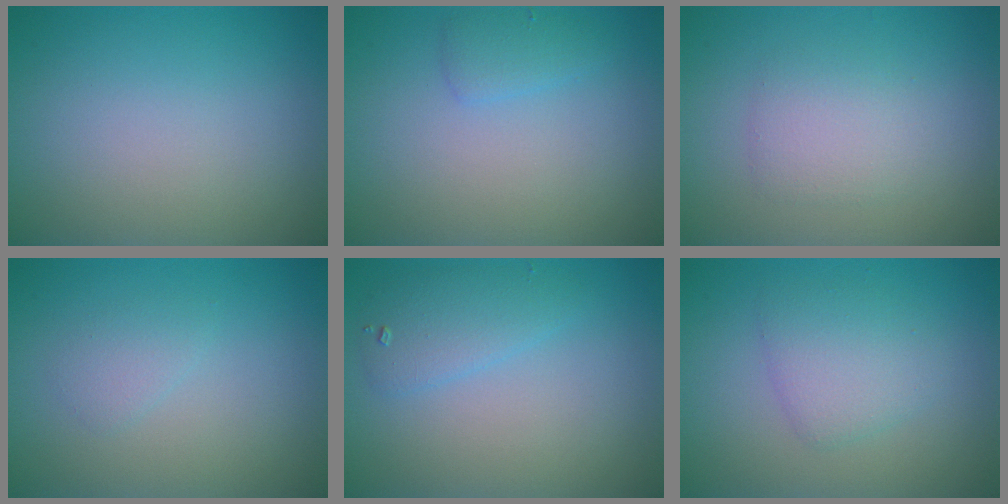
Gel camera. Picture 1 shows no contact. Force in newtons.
{"total": 1.4, "press": 1.4, "slide": 0.1}
{"total": 2.3, "press": 2.3, "slide": 0.1}
{"total": 1.1, "press": 1.1, "slide": 0.1}
{"total": 2.4, "press": 2.4, "slide": 0.1}
{"total": 2.8, "press": 2.8, "slide": 0.2}